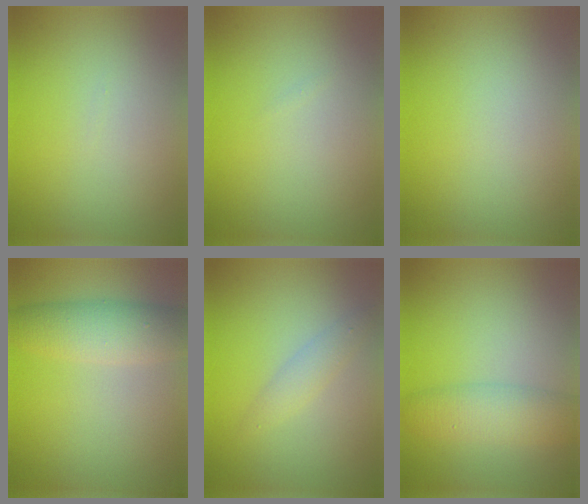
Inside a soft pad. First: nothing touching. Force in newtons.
{"total": 0.0}
{"total": 0.0}
{"total": 4.5, "press": 4.5, "slide": 0.1}
{"total": 1.6, "press": 1.6, "slide": 0.0}
{"total": 4.0, "press": 4.0, "slide": 0.0}